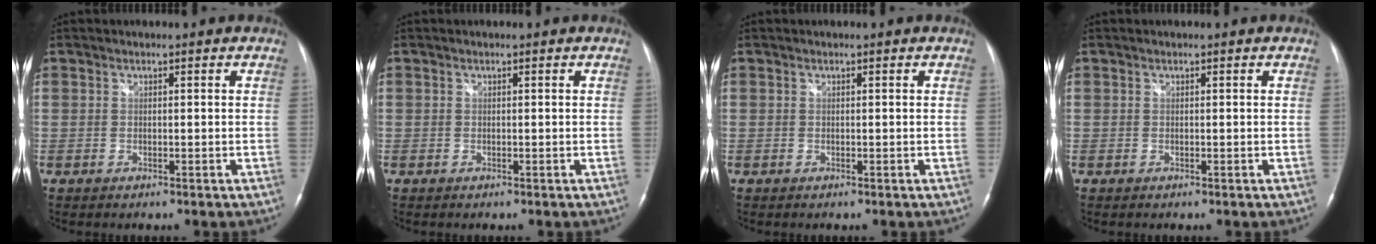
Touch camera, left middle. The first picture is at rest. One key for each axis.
{"total": 0.0}
{"total": 0.0}
{"total": 0.0}